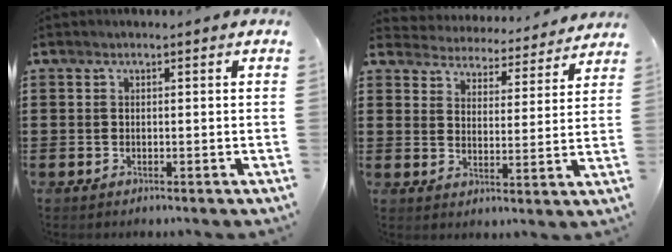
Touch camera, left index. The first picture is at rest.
{"total": 4.2, "force": [4.1, 0.0, -0.4], "torque": [-0.012, -0.044, 0.066]}